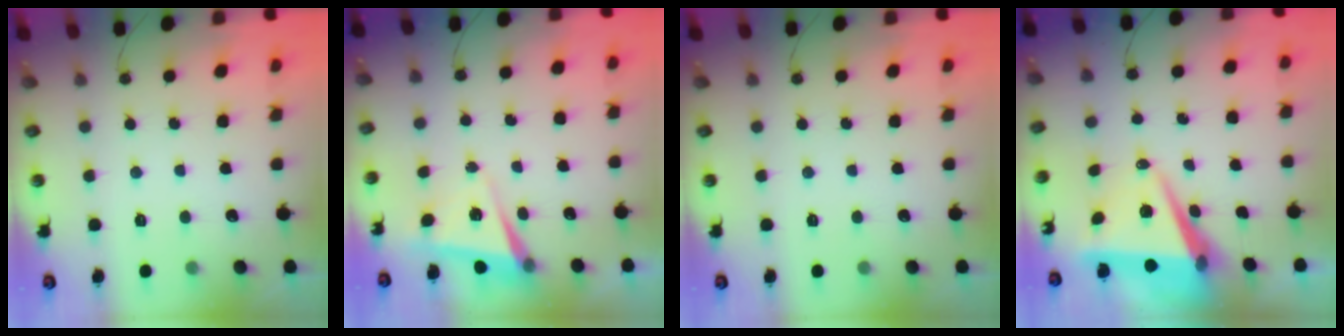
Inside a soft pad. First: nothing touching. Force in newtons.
{"total": 5.9, "press": 5.7, "slide": 1.5}
{"total": 0.0}
{"total": 8.4, "press": 7.4, "slide": 4.1}